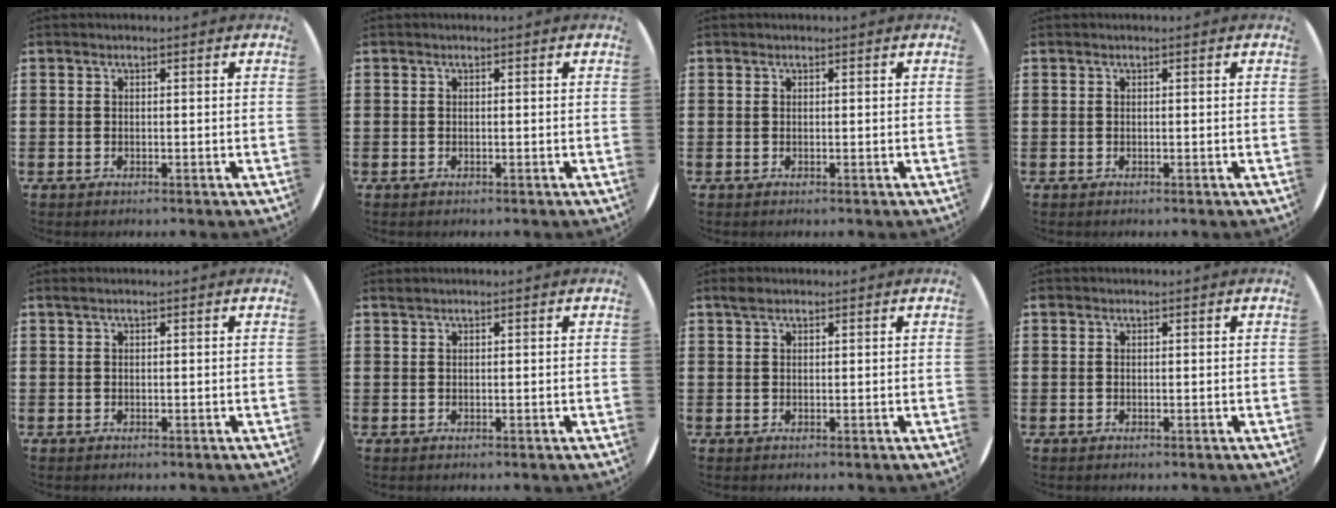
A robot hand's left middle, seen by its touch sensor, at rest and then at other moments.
{"total": 0.0}
{"total": 0.0}
{"total": 0.0}
{"total": 0.0}
{"total": 0.0}
{"total": 1.1, "force": [0.9, 0.5, 0.4], "torque": [-0.001, 0.001, 0.015]}
{"total": 0.0}